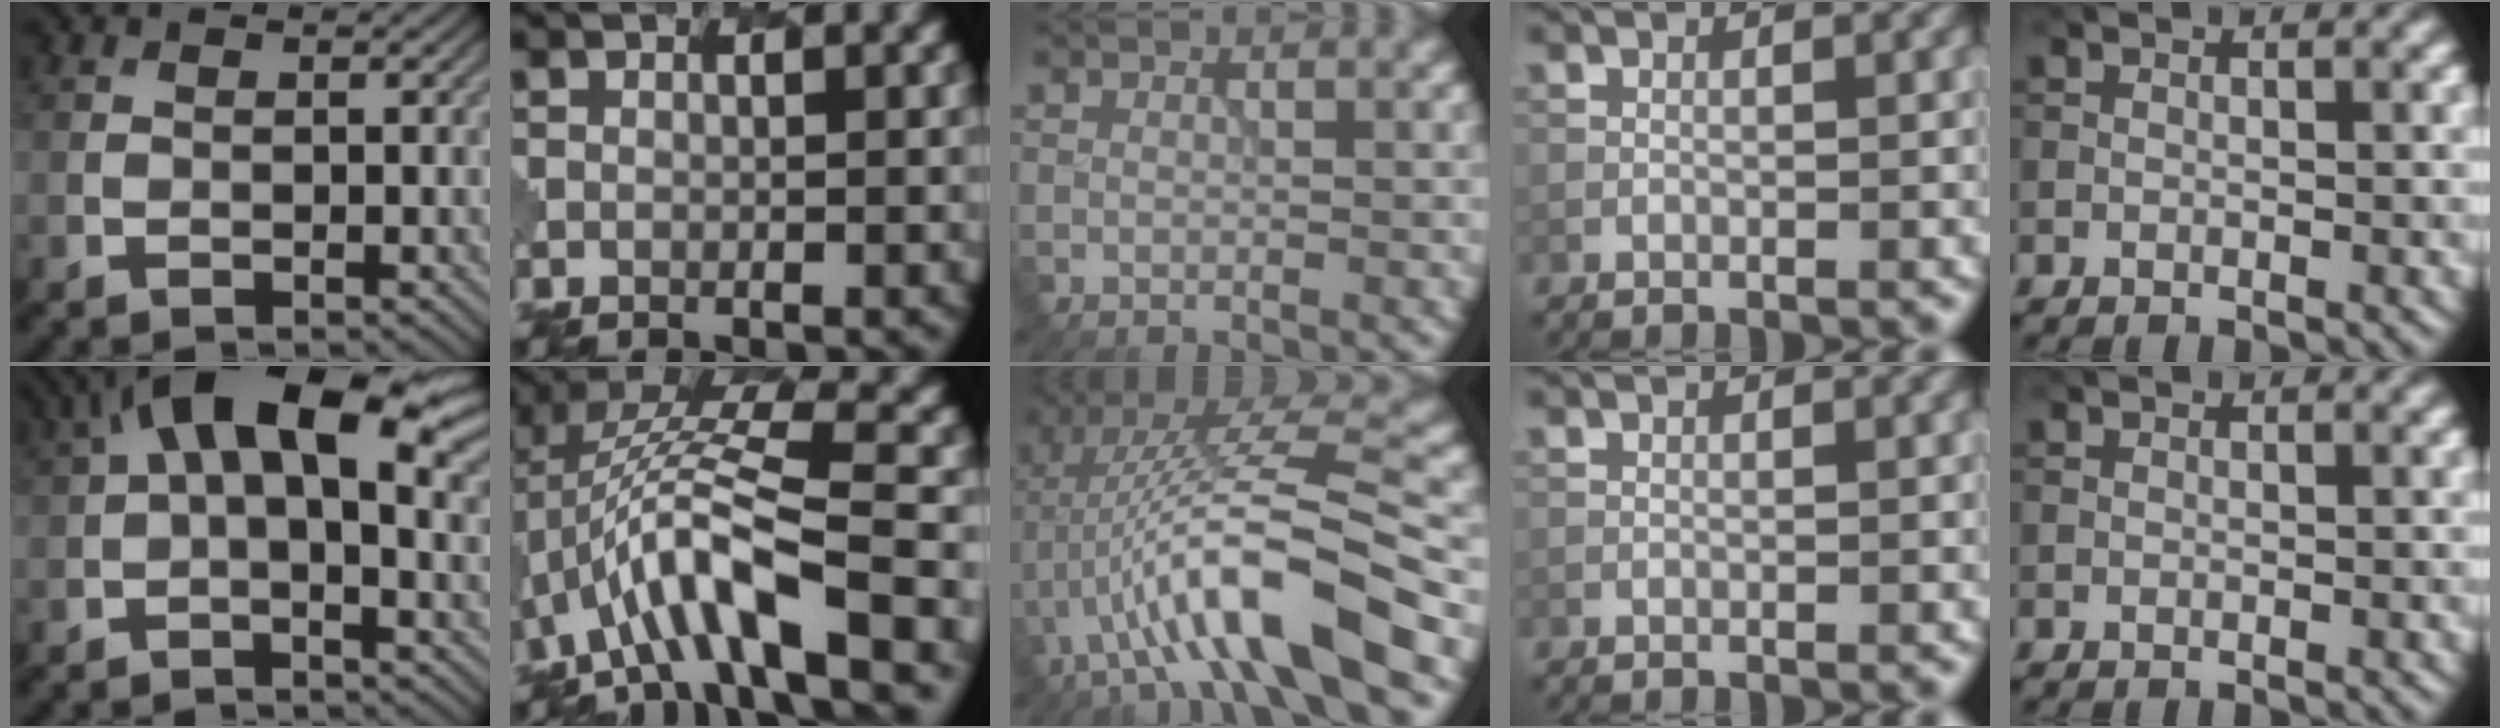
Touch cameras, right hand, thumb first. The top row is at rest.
{"thumb": {"total": 14.5, "force": [4.8, 6.6, 12.0], "torque": [-0.206, 0.013, 0.076]}, "index": {"total": 9.0, "force": [-2.1, 2.8, 8.3], "torque": [-0.157, 0.020, -0.040]}, "middle": {"total": 10.5, "force": [-3.6, 1.8, 9.6], "torque": [-0.172, 0.025, -0.064]}}